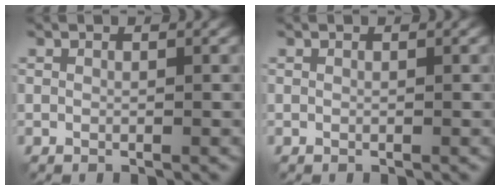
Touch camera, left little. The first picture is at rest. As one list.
[{"total": 0.0}]